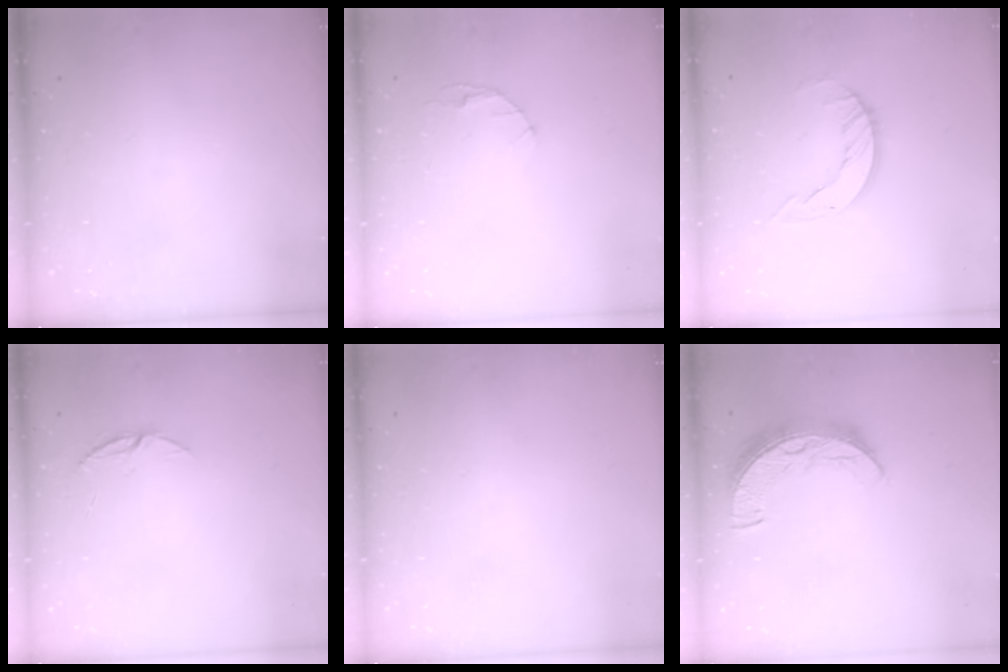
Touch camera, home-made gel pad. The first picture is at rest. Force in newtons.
{"total": 2.9, "press": 2.9, "slide": 0.4}
{"total": 4.5, "press": 4.5, "slide": 0.4}
{"total": 4.6, "press": 4.5, "slide": 0.4}
{"total": 0.0}
{"total": 9.6, "press": 9.6, "slide": 0.6}